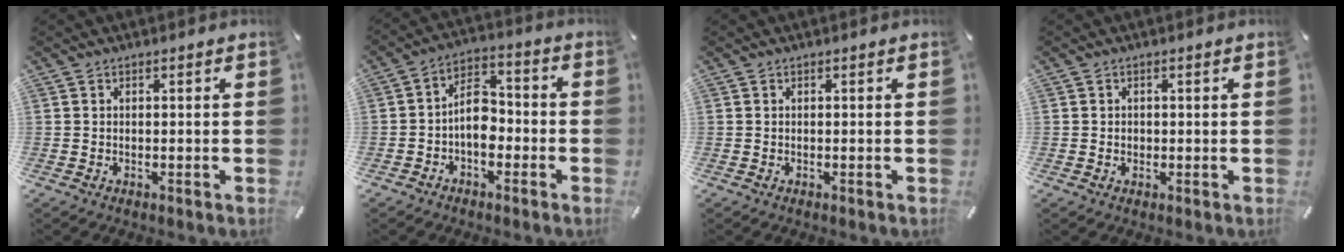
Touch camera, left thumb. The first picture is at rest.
{"total": 8.3, "force": [-2.3, 5.6, 5.7], "torque": [-0.108, 0.015, -0.044]}
{"total": 0.0}
{"total": 0.9, "force": [0.0, 0.9, 0.4], "torque": [-0.009, 0.005, -0.001]}